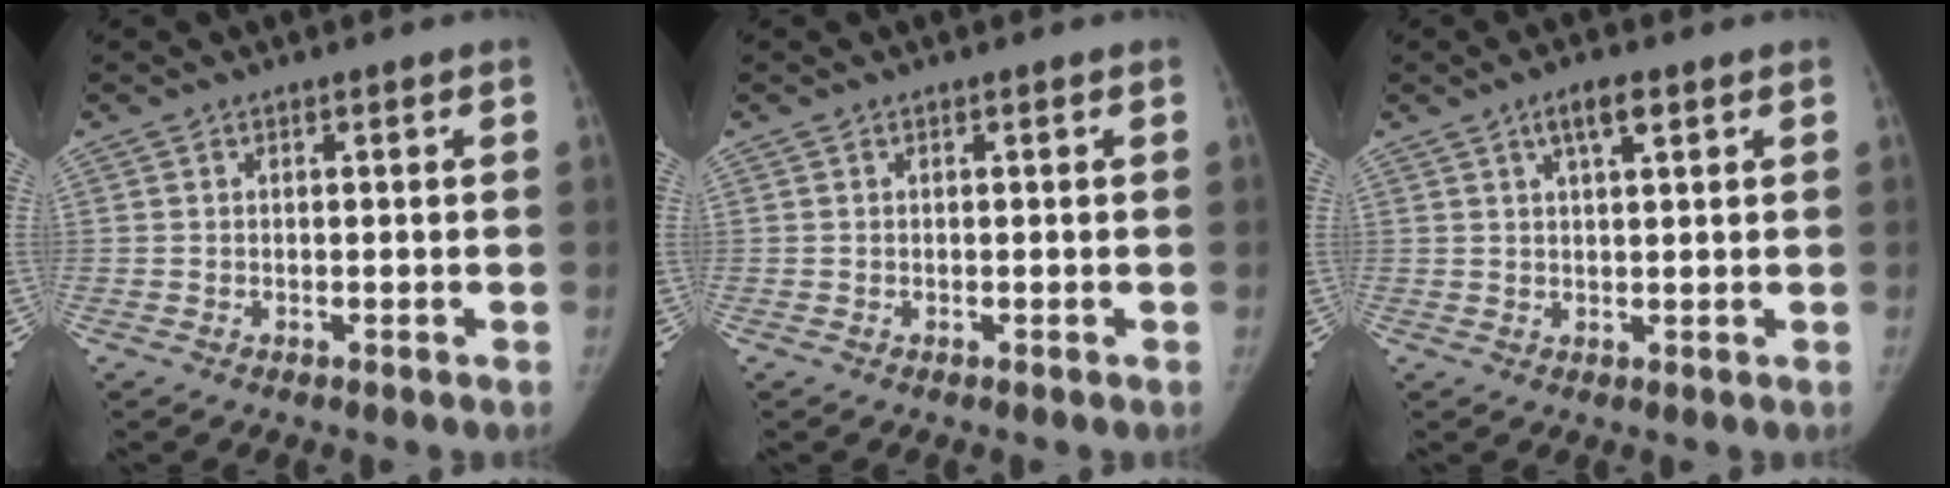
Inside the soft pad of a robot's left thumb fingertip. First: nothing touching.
{"total": 0.0}
{"total": 4.0, "force": [2.1, 1.1, 3.2], "torque": [-0.054, -0.001, 0.038]}